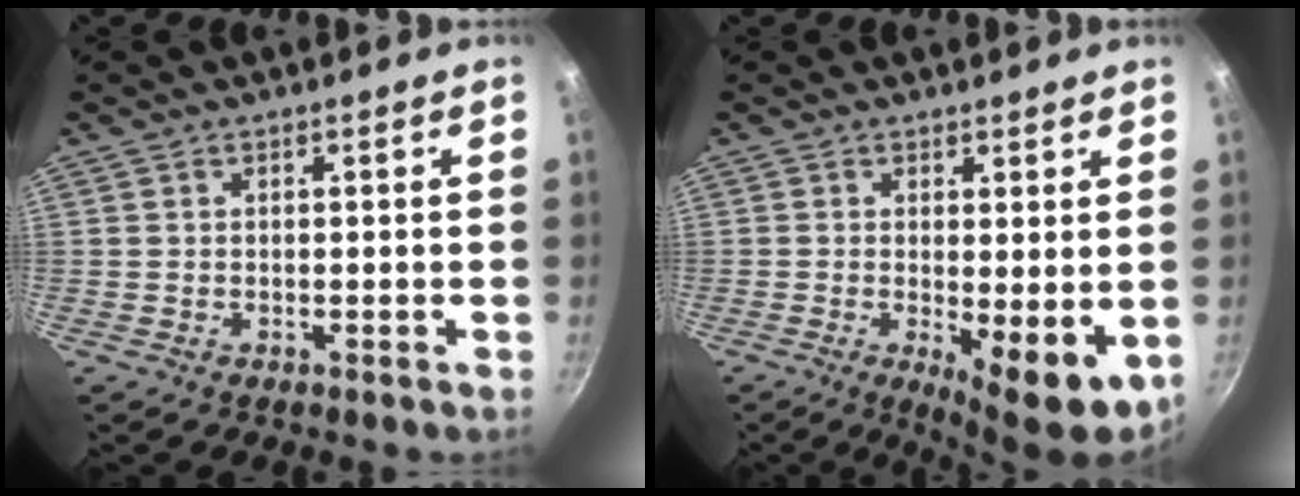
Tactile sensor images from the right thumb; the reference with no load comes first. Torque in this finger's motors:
{"motor_torque": [-0.42, 0.73, 0.65, -0.55, 0.09]}